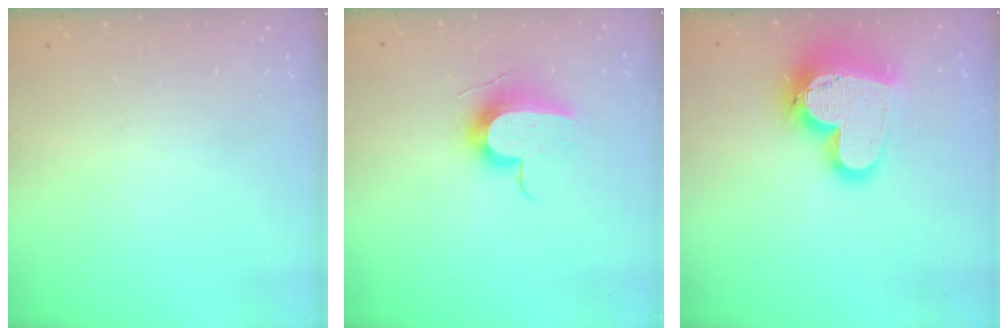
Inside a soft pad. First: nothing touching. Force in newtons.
{"total": 11.3, "press": 11.3, "slide": 0.4}
{"total": 17.4, "press": 17.4, "slide": 1.3}